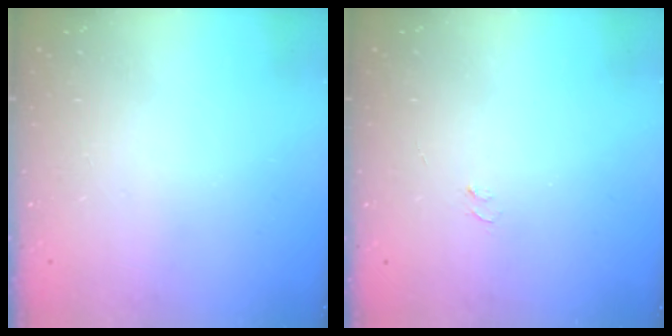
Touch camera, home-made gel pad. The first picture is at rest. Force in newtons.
{"total": 3.4, "press": 3.4, "slide": 0.3}